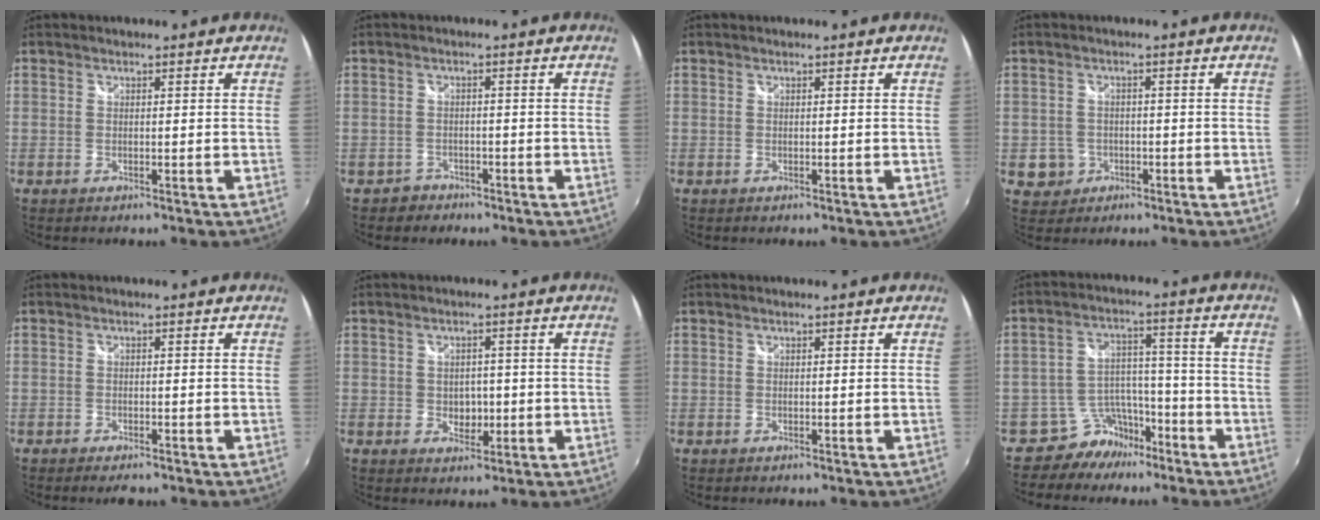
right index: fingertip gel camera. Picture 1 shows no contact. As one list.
[{"total": 2.9, "force": [-1.9, 2.2, -0.3], "torque": [-0.003, 0.009, -0.031]}, {"total": 0.0}, {"total": 4.1, "force": [-1.3, 3.8, 0.6], "torque": [-0.024, 0.009, -0.013]}, {"total": 2.7, "force": [-2.2, 0.9, 1.3], "torque": [-0.033, -0.011, -0.037]}, {"total": 3.6, "force": [-0.5, 3.0, 2.0], "torque": [-0.031, -0.001, -0.006]}, {"total": 0.0}, {"total": 7.5, "force": [-5.9, 4.5, 0.7], "torque": [-0.011, 0.033, -0.098]}]